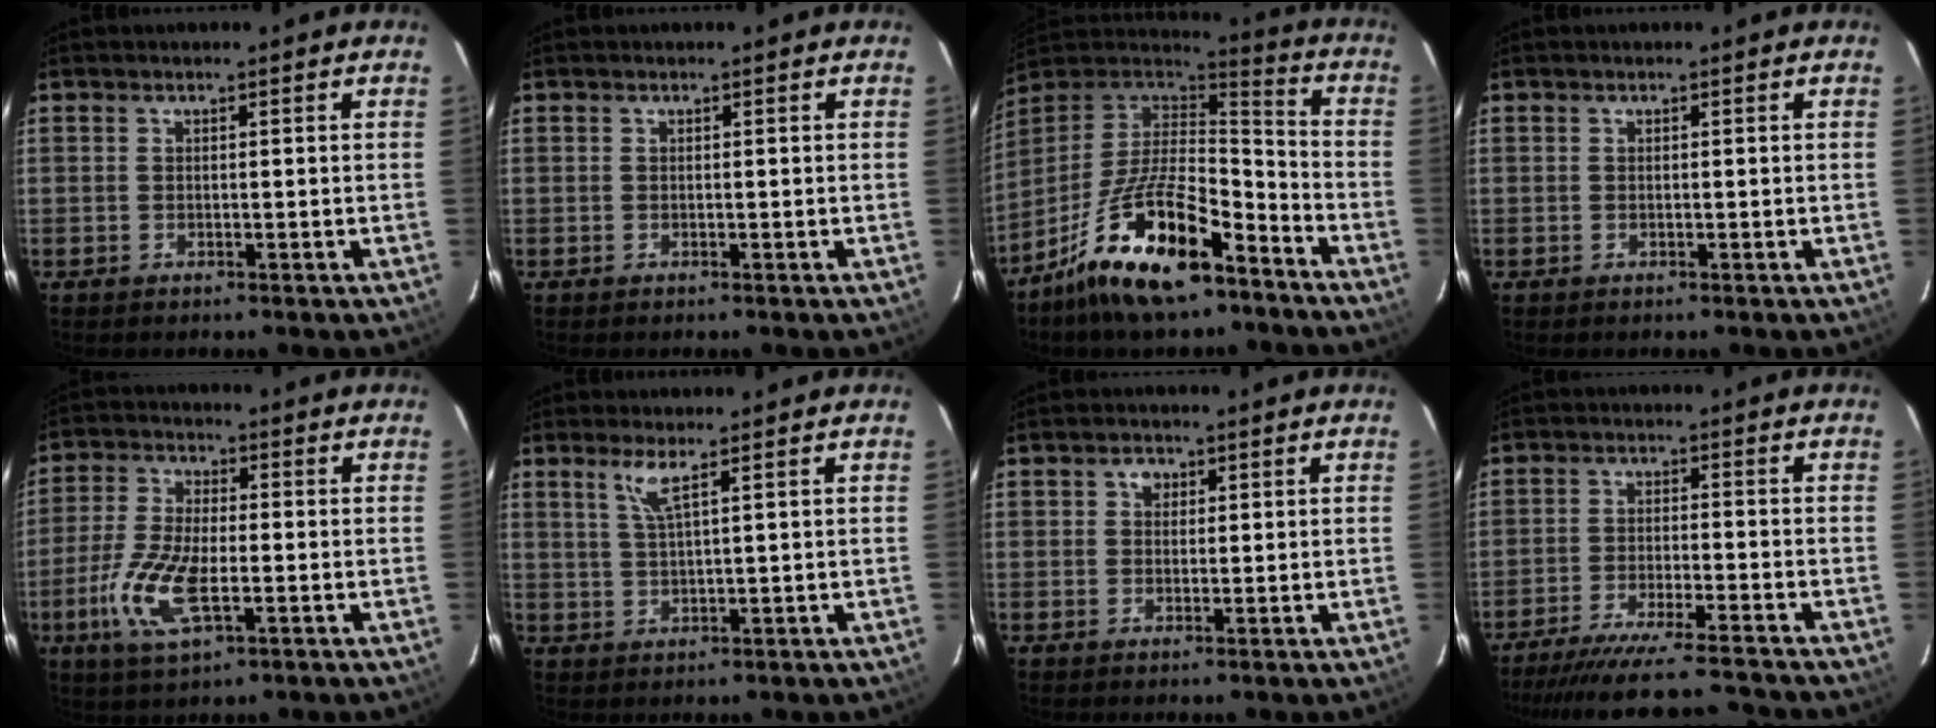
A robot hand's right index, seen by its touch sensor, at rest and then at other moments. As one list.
[{"total": 0.0}, {"total": 19.7, "force": [-12.0, 6.7, 14.2], "torque": [-0.276, -0.013, -0.213]}, {"total": 0.0}, {"total": 11.0, "force": [-3.4, 4.1, 9.6], "torque": [-0.207, -0.009, -0.067]}, {"total": 3.2, "force": [2.0, -0.4, 2.5], "torque": [-0.054, -0.005, 0.042]}, {"total": 2.0, "force": [0.7, 1.7, 0.7], "torque": [-0.008, 0.008, 0.011]}, {"total": 16.0, "force": [-14.8, 0.3, 6.1], "torque": [-0.127, -0.022, -0.231]}]